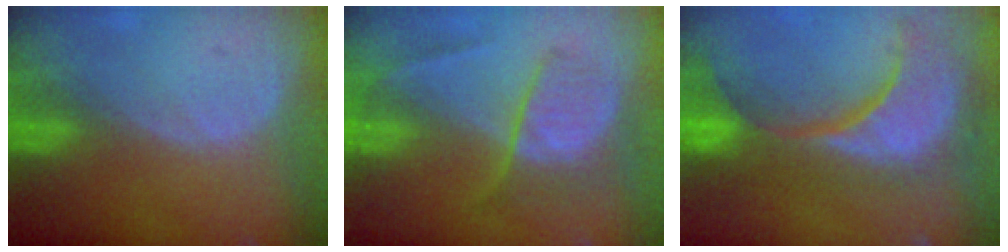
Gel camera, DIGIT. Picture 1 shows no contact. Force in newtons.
{"total": 6.5, "press": 6.2, "slide": 1.9}
{"total": 15.3, "press": 12.1, "slide": 9.3}